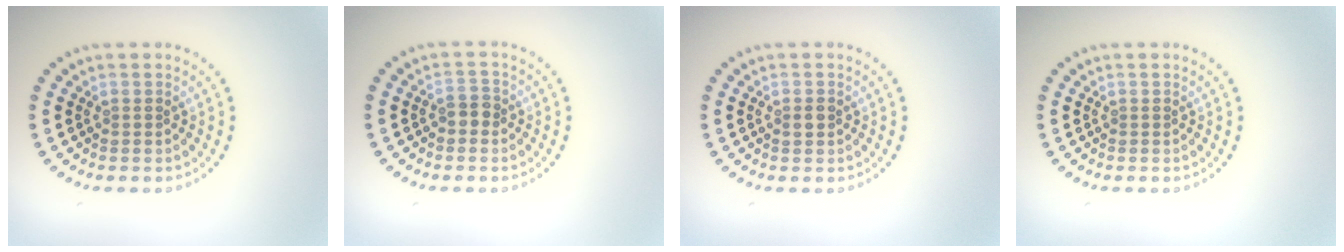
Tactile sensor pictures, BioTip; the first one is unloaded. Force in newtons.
{"total": 1.4, "press": 1.3, "slide": 0.5}
{"total": 1.2, "press": 1.2, "slide": 0.1}
{"total": 0.0}